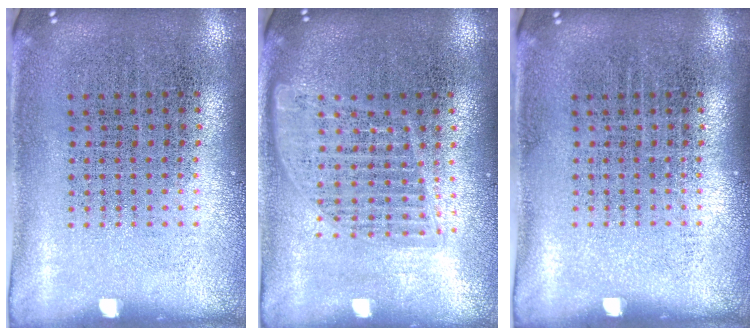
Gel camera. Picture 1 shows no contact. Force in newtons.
{"total": 1.6, "press": 1.5, "slide": 0.7}
{"total": 0.0}